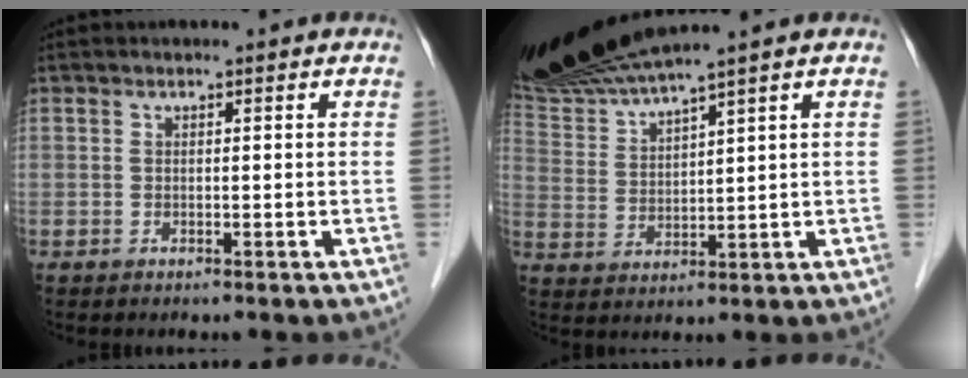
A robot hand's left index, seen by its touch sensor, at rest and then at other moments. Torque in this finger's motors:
{"motor_torque": [-0.59, -1.02, 0.36, 0.12]}